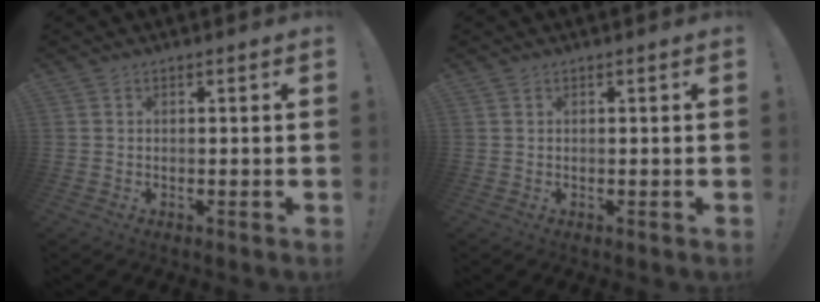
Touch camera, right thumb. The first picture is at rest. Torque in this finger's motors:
{"motor_torque": [0.01, 0.03, 0.04, 0.03, 0.00]}